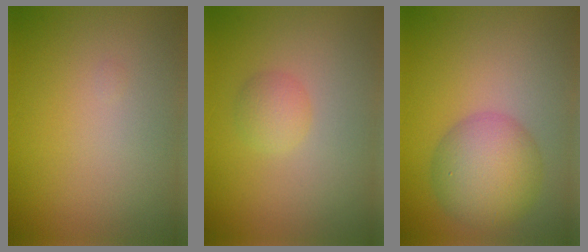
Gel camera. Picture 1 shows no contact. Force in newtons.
{"total": 1.8, "press": 1.8, "slide": 0.2}
{"total": 6.3, "press": 6.3, "slide": 0.2}